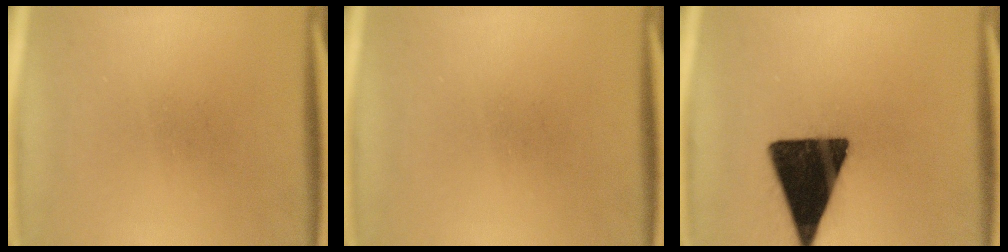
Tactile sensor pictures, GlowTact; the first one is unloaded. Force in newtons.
{"total": 0.0}
{"total": 18.1}